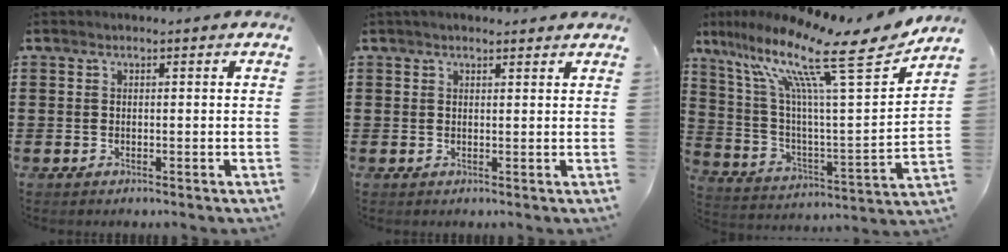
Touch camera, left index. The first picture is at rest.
{"total": 1.5, "force": [1.4, 0.5, 0.4], "torque": [-0.011, 0.003, 0.027]}
{"total": 17.7, "force": [11.6, 3.1, 13.0], "torque": [-0.262, -0.057, 0.181]}